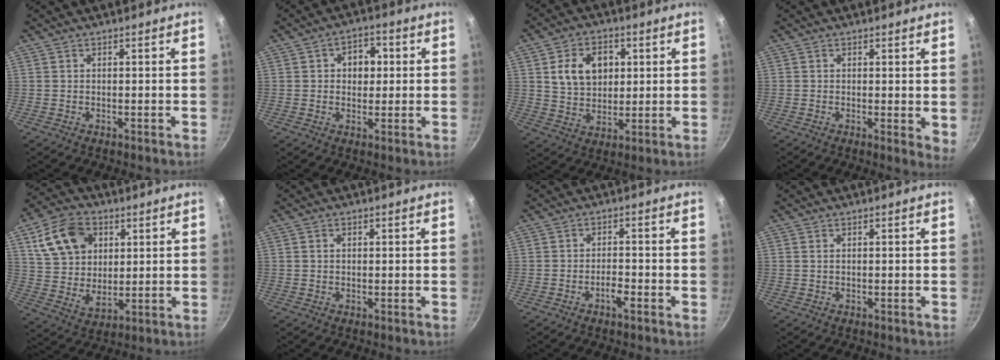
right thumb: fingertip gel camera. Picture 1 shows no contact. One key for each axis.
{"total": 6.3, "fx": 1.1, "fy": 4.7, "fz": 3.9, "tx": -0.023, "ty": 0.007, "tz": 0.010}
{"total": 10.9, "fx": 2.8, "fy": 8.1, "fz": 6.8, "tx": -0.091, "ty": -0.004, "tz": 0.048}
{"total": 3.4, "fx": 0.5, "fy": 1.4, "fz": 3.1, "tx": -0.034, "ty": -0.008, "tz": 0.005}
{"total": 15.1, "fx": 5.6, "fy": 10.9, "fz": 8.8, "tx": -0.140, "ty": -0.008, "tz": 0.104}
{"total": 1.1, "fx": 0.2, "fy": 0.8, "fz": 0.6, "tx": -0.009, "ty": 0.005, "tz": 0.004}
{"total": 2.7, "fx": -1.6, "fy": 0.8, "fz": 2.0, "tx": -0.031, "ty": 0.015, "tz": -0.030}
{"total": 0.6, "fx": 0.2, "fy": 0.4, "fz": 0.5, "tx": -0.009, "ty": 0.001, "tz": 0.004}